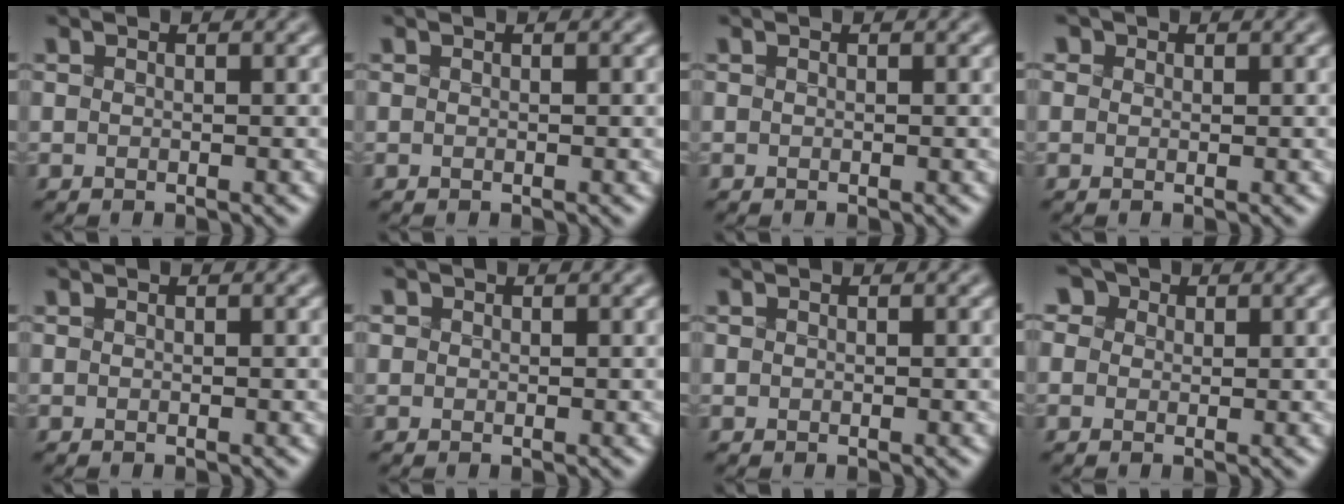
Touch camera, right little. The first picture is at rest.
{"total": 0.0}
{"total": 0.0}
{"total": 2.8, "force": [1.6, 2.0, 1.2], "torque": [-0.024, 0.018, 0.008]}
{"total": 0.0}
{"total": 1.5, "force": [0.7, 1.2, 0.6], "torque": [-0.013, 0.012, 0.010]}
{"total": 0.0}
{"total": 6.7, "force": [3.6, 4.8, 3.0], "torque": [-0.061, 0.034, 0.031]}